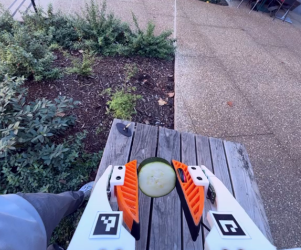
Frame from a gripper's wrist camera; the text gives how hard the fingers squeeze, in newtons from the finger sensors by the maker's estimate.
{"total": 9.0, "left": 8.9, "right": 9.0}